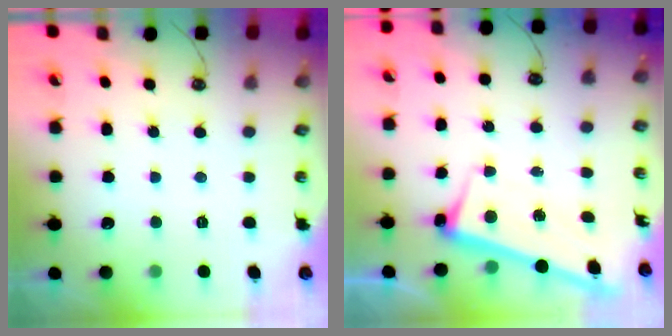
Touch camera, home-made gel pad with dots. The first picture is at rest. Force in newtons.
{"total": 2.7, "press": 2.6, "slide": 0.6}